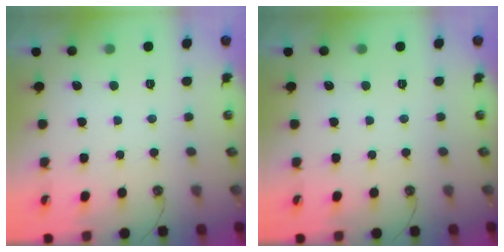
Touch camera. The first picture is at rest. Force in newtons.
{"total": 0.0}